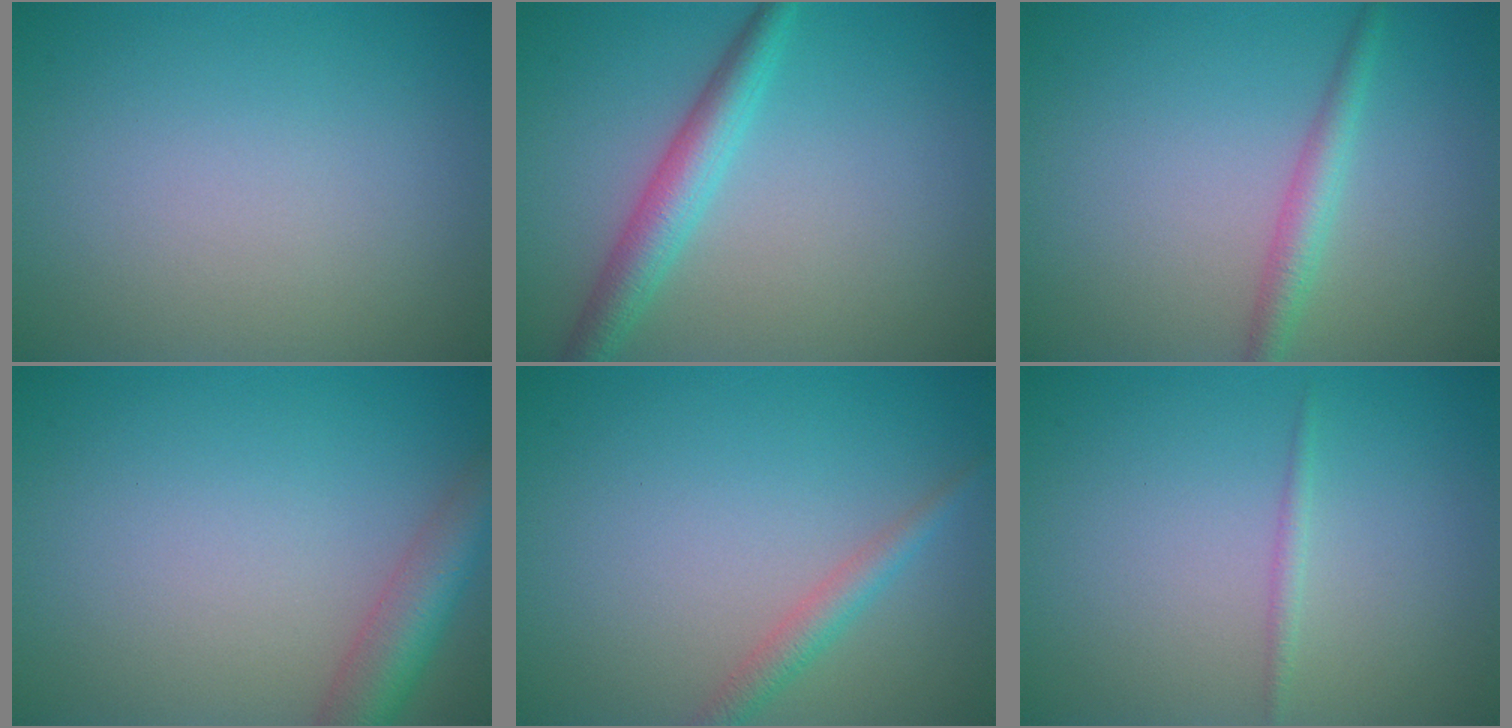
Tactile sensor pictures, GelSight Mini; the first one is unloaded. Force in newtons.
{"total": 3.6, "press": 3.6, "slide": 0.2}
{"total": 2.3, "press": 2.3, "slide": 0.0}
{"total": 4.4, "press": 4.4, "slide": 0.3}
{"total": 2.0, "press": 2.0, "slide": 0.0}
{"total": 0.8, "press": 0.8, "slide": 0.1}